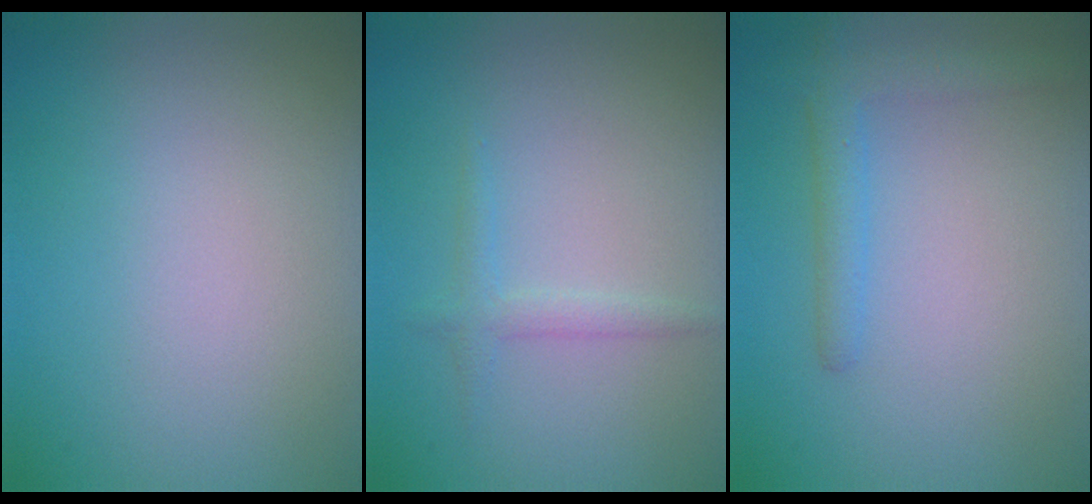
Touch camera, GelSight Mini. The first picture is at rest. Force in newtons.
{"total": 1.3, "press": 1.3, "slide": 0.1}
{"total": 2.4, "press": 2.4, "slide": 0.2}